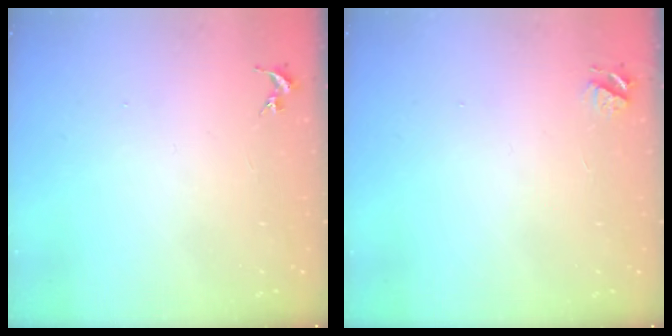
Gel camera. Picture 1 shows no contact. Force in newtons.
{"total": 3.9, "press": 3.9, "slide": 0.4}